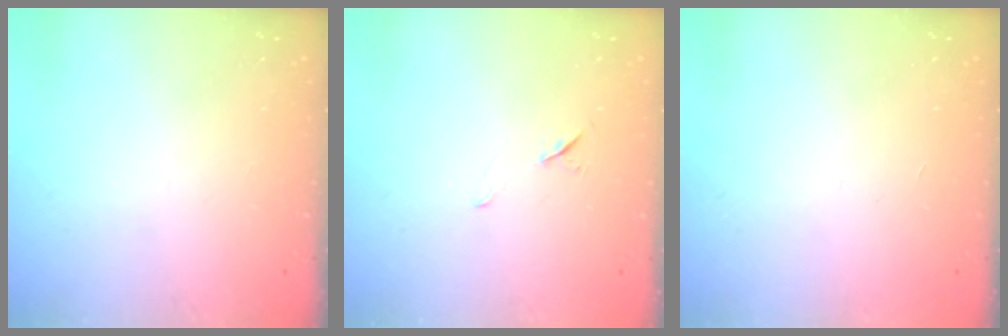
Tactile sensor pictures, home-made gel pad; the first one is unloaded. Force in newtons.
{"total": 4.9, "press": 4.4, "slide": 2.2}
{"total": 1.7, "press": 1.7, "slide": 0.1}